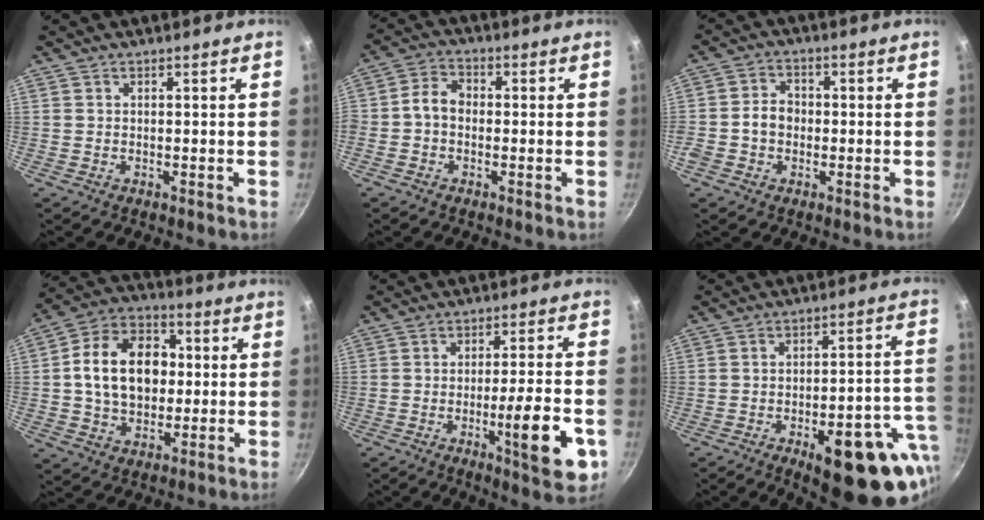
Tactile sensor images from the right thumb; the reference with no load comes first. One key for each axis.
{"total": 4.6, "fx": -1.0, "fy": 3.4, "fz": 2.9, "tx": -0.045, "ty": 0.023, "tz": -0.034}
{"total": 5.0, "fx": -1.1, "fy": 4.1, "fz": 2.6, "tx": -0.027, "ty": 0.020, "tz": -0.027}
{"total": 16.6, "fx": 1.1, "fy": 12.2, "fz": 11.2, "tx": -0.152, "ty": 0.024, "tz": 0.009}
{"total": 13.3, "fx": -4.7, "fy": 2.7, "fz": 12.1, "tx": -0.162, "ty": 0.019, "tz": -0.066}
{"total": 23.2, "fx": -9.1, "fy": 9.2, "fz": 19.3, "tx": -0.195, "ty": 0.027, "tz": -0.110}